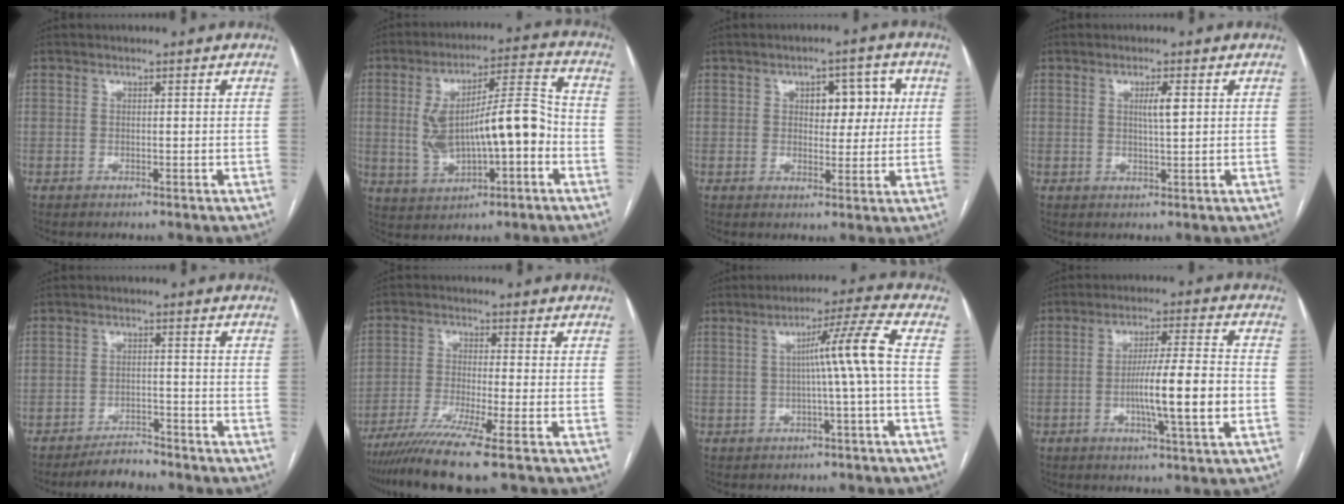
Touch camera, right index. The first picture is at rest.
{"total": 14.2, "force": [-1.4, 4.0, 13.6], "torque": [-0.243, 0.030, -0.012]}
{"total": 6.2, "force": [1.6, 3.5, 4.9], "torque": [-0.054, 0.020, 0.025]}
{"total": 2.7, "force": [0.7, 0.2, 2.6], "torque": [-0.043, -0.002, 0.011]}
{"total": 4.0, "force": [-3.8, 0.9, 0.8], "torque": [-0.014, -0.008, -0.065]}
{"total": 10.4, "force": [-7.3, -1.3, 7.2], "torque": [-0.125, -0.028, -0.124]}
{"total": 7.3, "force": [-0.2, -1.8, 7.0], "torque": [-0.111, 0.013, 0.001]}
{"total": 11.0, "force": [-2.3, 0.0, 10.7], "torque": [-0.180, 0.001, -0.042]}